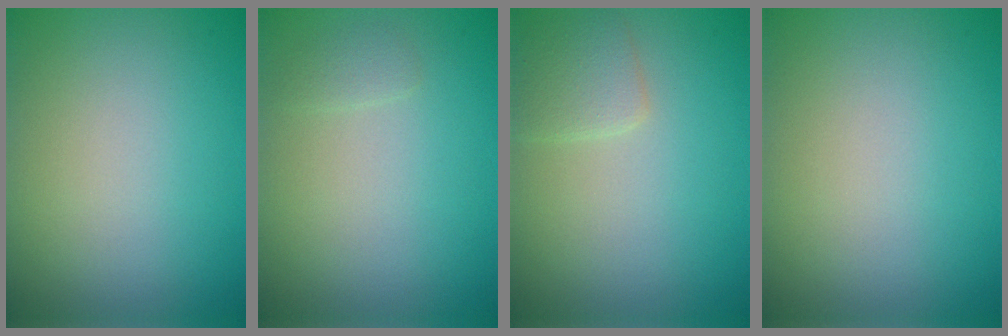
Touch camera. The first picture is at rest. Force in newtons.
{"total": 0.8, "press": 0.8, "slide": 0.1}
{"total": 1.9, "press": 1.9, "slide": 0.1}
{"total": 0.0}